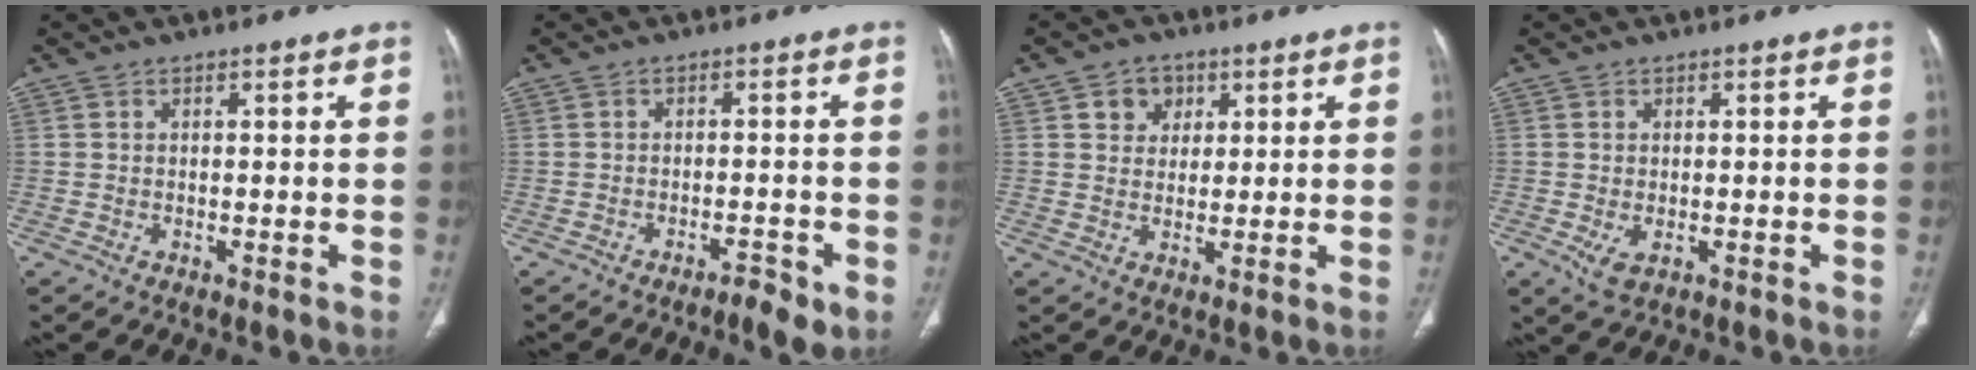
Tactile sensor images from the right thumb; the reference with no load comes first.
{"total": 3.7, "force": [-2.1, 1.1, 2.9], "torque": [-0.047, 0.012, -0.028]}
{"total": 4.8, "force": [2.0, 4.0, 1.6], "torque": [-0.003, -0.005, 0.032]}
{"total": 3.2, "force": [-0.9, 1.8, 2.5], "torque": [-0.049, -0.006, -0.006]}